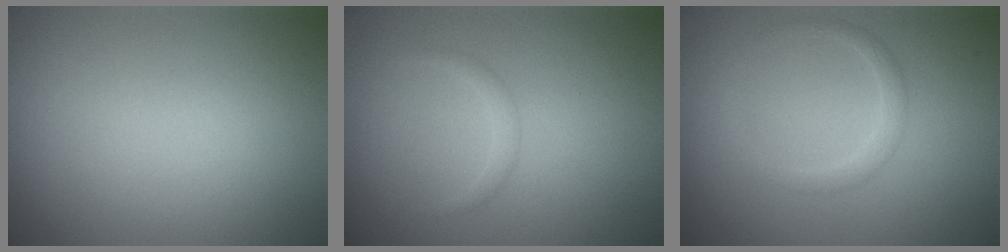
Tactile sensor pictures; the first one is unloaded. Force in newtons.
{"total": 0.8, "press": 0.8, "slide": 0.1}
{"total": 1.6, "press": 1.6, "slide": 0.1}